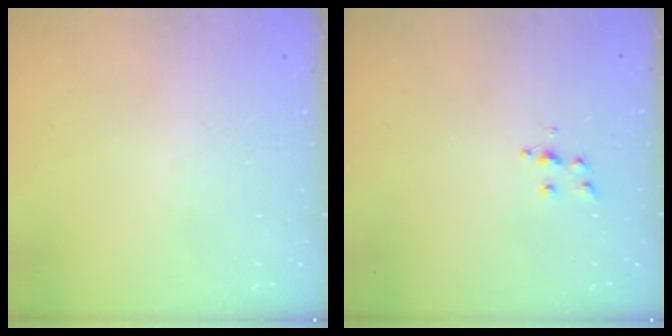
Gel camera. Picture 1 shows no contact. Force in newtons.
{"total": 6.1, "press": 6.1, "slide": 0.5}